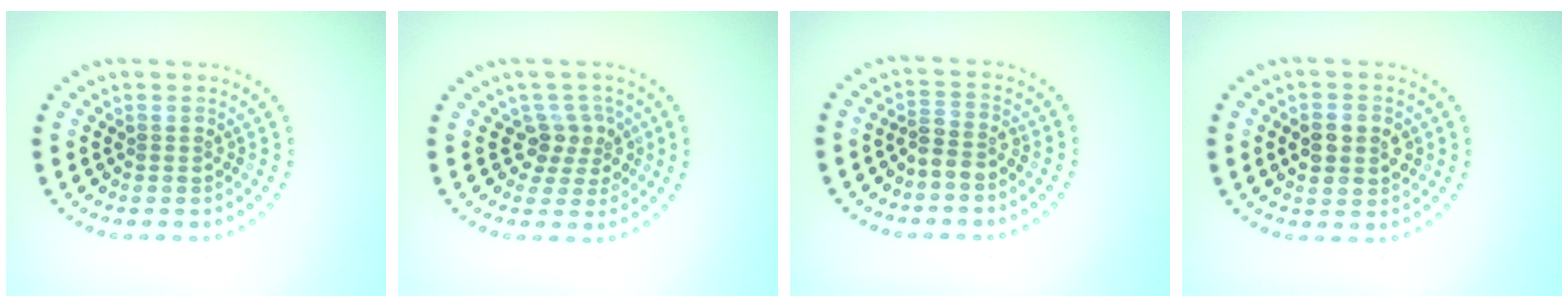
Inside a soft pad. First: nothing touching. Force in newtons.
{"total": 2.7, "press": 2.1, "slide": 1.8}
{"total": 2.0, "press": 1.4, "slide": 1.3}
{"total": 3.8, "press": 3.8, "slide": 0.1}